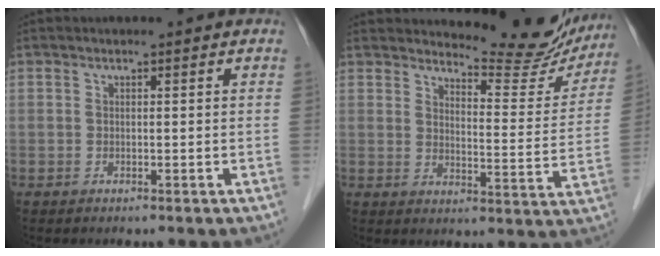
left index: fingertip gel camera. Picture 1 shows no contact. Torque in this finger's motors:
{"motor_torque": [0.96, -1.18, 0.26, 0.01]}